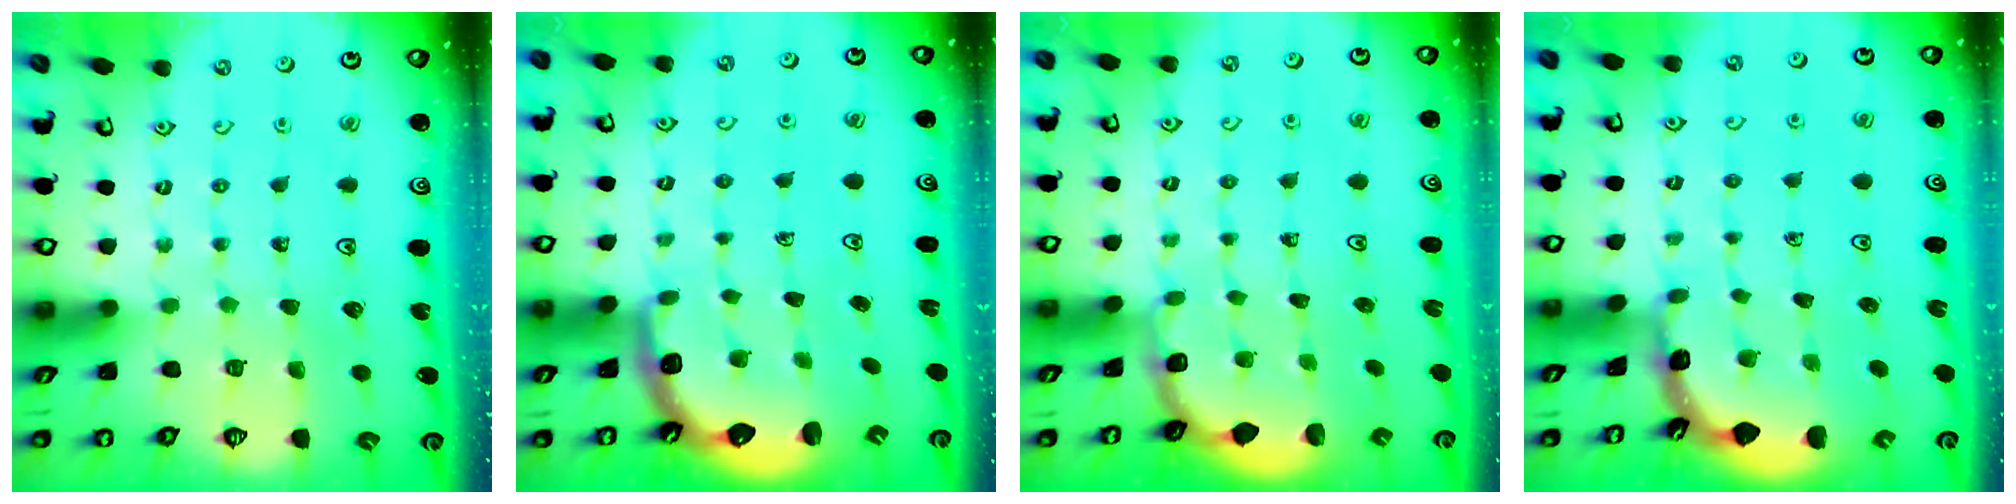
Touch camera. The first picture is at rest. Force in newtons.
{"total": 2.9, "press": 2.4, "slide": 1.6}
{"total": 1.9, "press": 1.7, "slide": 0.8}
{"total": 1.6, "press": 1.6, "slide": 0.1}